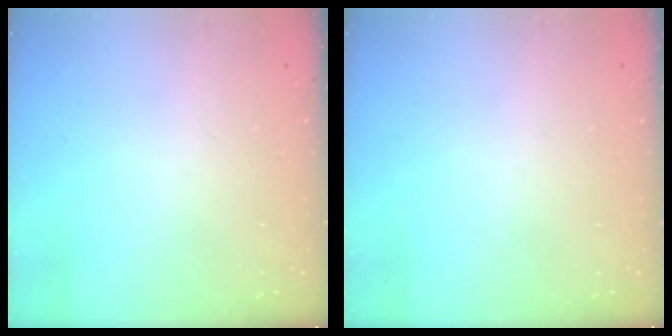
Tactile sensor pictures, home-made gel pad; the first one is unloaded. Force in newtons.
{"total": 0.0}